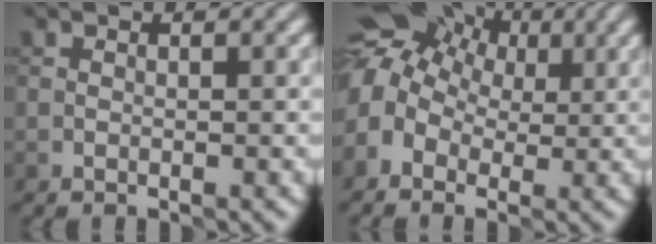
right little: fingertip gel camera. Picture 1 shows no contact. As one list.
[{"total": 8.3, "force": [1.7, 6.2, 5.1], "torque": [-0.091, 0.037, 0.020]}]